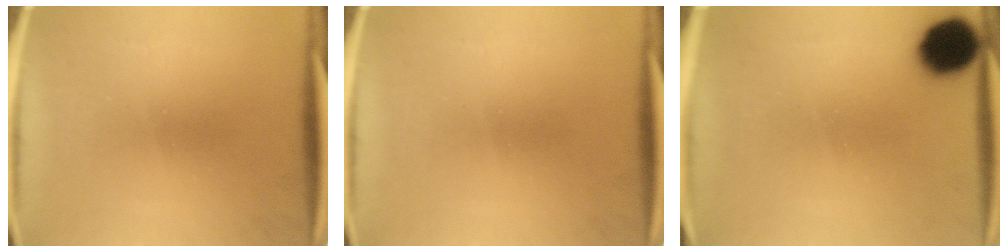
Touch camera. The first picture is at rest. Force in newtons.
{"total": 0.0}
{"total": 8.7}